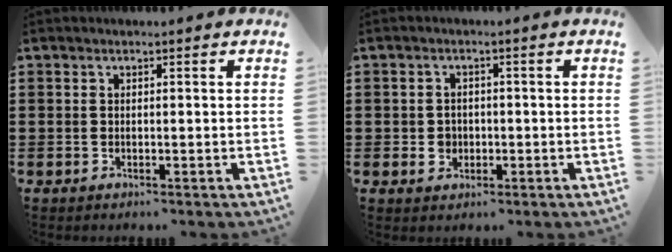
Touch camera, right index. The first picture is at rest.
{"total": 2.5, "force": [-0.5, 2.3, 0.9], "torque": [-0.023, 0.006, -0.013]}